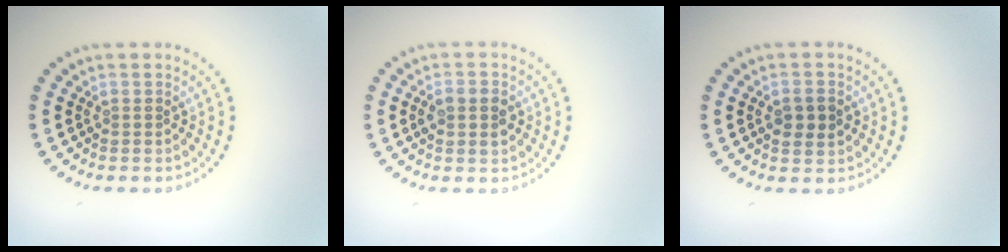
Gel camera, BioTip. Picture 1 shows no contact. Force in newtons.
{"total": 2.4, "press": 2.4, "slide": 0.2}
{"total": 2.3, "press": 2.3, "slide": 0.1}